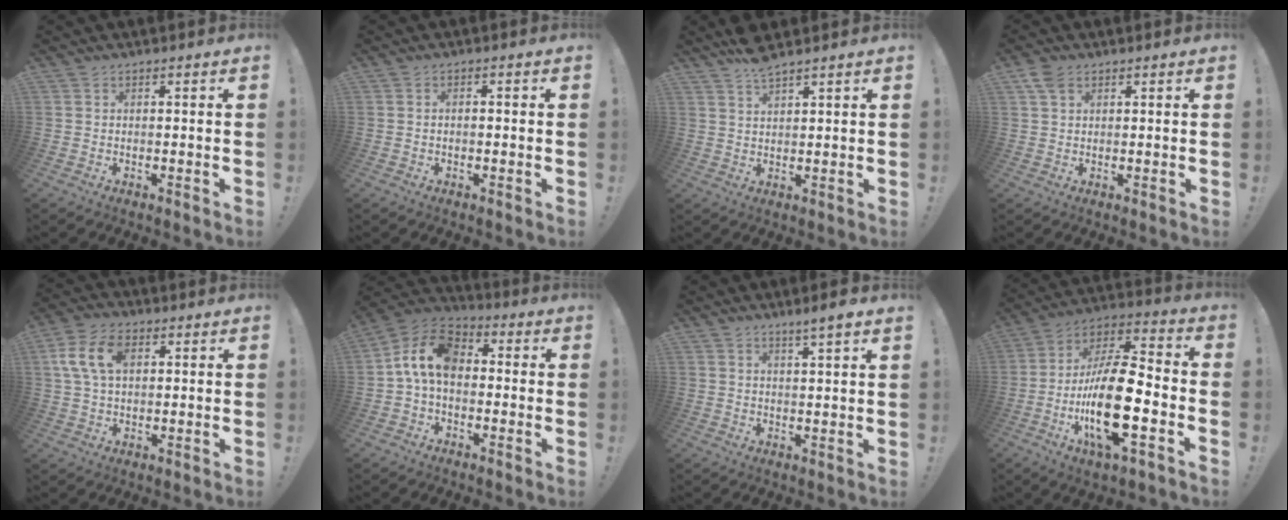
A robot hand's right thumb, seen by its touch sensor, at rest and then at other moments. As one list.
[{"total": 1.1, "force": [-0.8, 0.4, 0.6], "torque": [-0.010, 0.002, -0.015]}, {"total": 4.9, "force": [4.1, 1.1, 2.4], "torque": [-0.038, -0.023, 0.072]}, {"total": 4.2, "force": [2.2, 2.6, 2.5], "torque": [-0.050, -0.002, 0.044]}, {"total": 10.7, "force": [2.9, 6.7, 7.8], "torque": [-0.154, 0.007, 0.053]}, {"total": 12.0, "force": [0.5, 7.5, 9.4], "torque": [-0.176, 0.021, 0.012]}, {"total": 3.9, "force": [2.9, -0.4, 2.6], "torque": [-0.036, -0.019, 0.045]}, {"total": 20.8, "force": [-6.1, 7.0, 18.6], "torque": [-0.359, 0.025, -0.099]}]